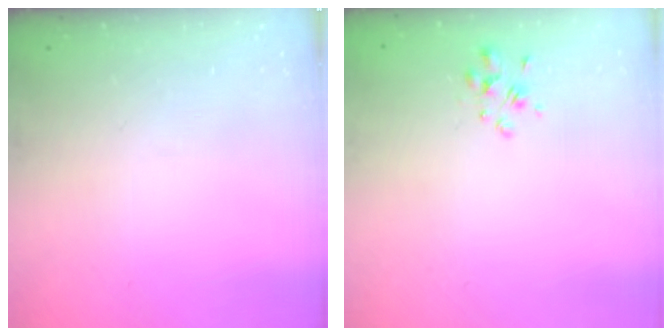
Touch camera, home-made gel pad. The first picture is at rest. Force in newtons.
{"total": 2.4, "press": 2.2, "slide": 0.9}